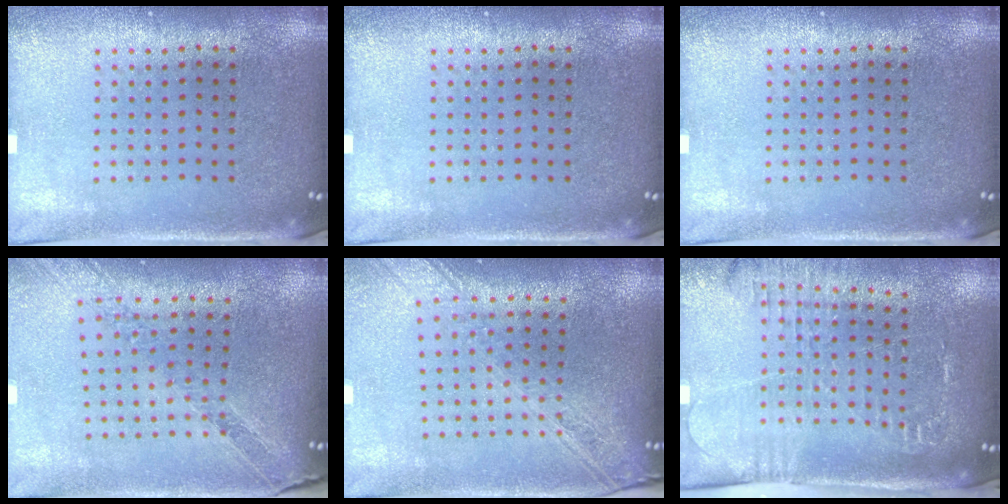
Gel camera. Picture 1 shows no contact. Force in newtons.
{"total": 0.0}
{"total": 0.0}
{"total": 1.1, "press": 1.1, "slide": 0.1}
{"total": 2.2, "press": 1.9, "slide": 1.2}
{"total": 1.9, "press": 1.9, "slide": 0.4}